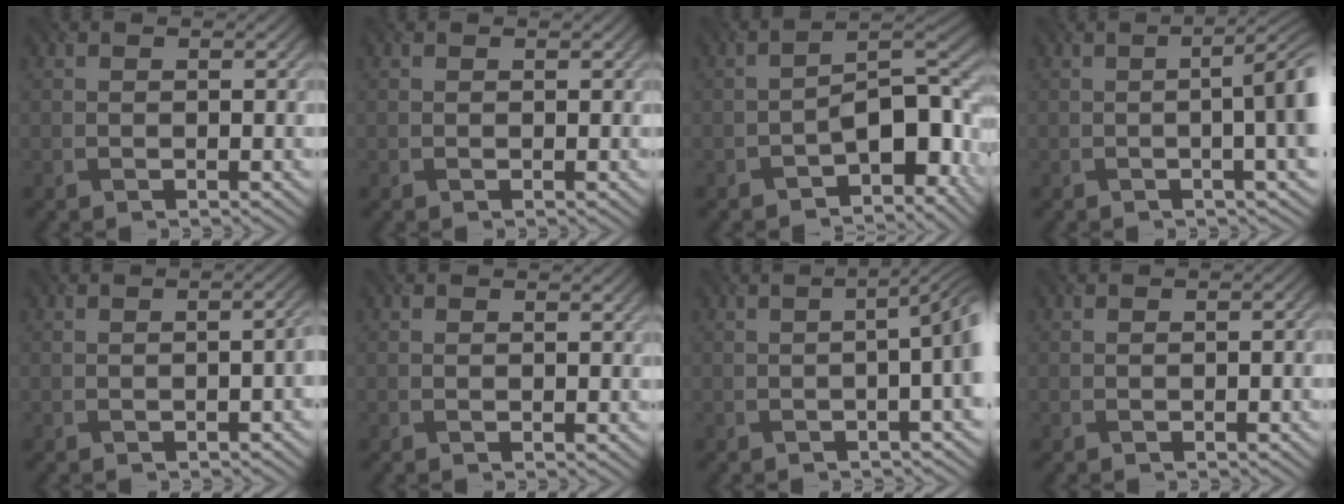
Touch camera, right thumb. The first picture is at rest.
{"total": 0.0}
{"total": 9.2, "force": [-4.4, 4.0, 6.9], "torque": [-0.085, 0.007, -0.080]}
{"total": 8.7, "force": [-0.3, 2.4, 8.4], "torque": [-0.098, 0.006, -0.011]}
{"total": 2.0, "force": [-0.6, 0.7, 1.8], "torque": [-0.022, 0.004, -0.007]}
{"total": 0.0}
{"total": 6.1, "force": [-0.6, 1.8, 5.8], "torque": [-0.060, 0.005, -0.014]}
{"total": 1.1, "force": [-0.4, 0.4, 0.9], "torque": [-0.013, 0.001, -0.006]}